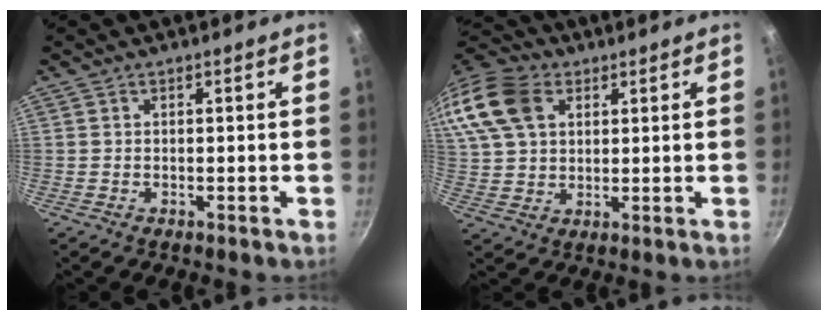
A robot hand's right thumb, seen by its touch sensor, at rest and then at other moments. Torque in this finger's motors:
{"motor_torque": [0.20, 0.21, 0.56, -0.51, 0.26]}